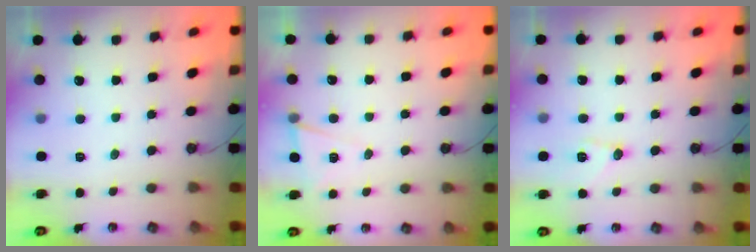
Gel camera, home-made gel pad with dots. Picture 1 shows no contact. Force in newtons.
{"total": 6.7, "press": 5.0, "slide": 4.5}
{"total": 8.7, "press": 8.6, "slide": 1.0}